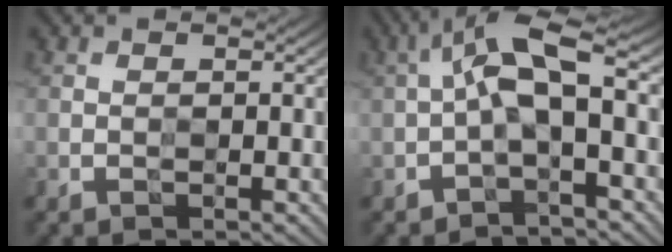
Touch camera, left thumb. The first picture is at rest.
{"total": 7.9, "force": [-0.1, 2.5, 7.4], "torque": [-0.146, 0.027, -0.015]}